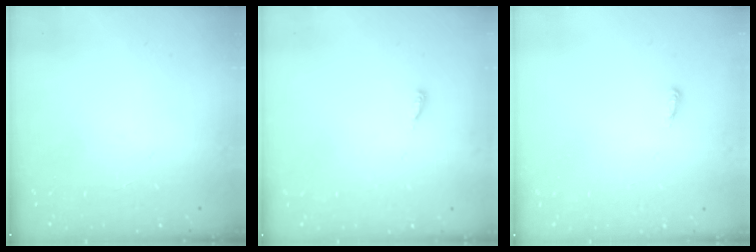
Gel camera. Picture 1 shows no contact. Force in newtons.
{"total": 2.9, "press": 2.9, "slide": 0.2}
{"total": 3.7, "press": 3.7, "slide": 0.2}